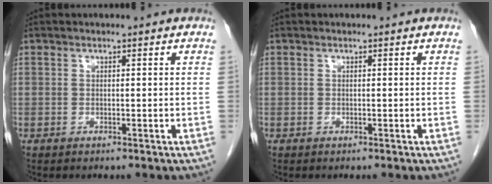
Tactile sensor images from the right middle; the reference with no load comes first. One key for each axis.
{"total": 0.0}